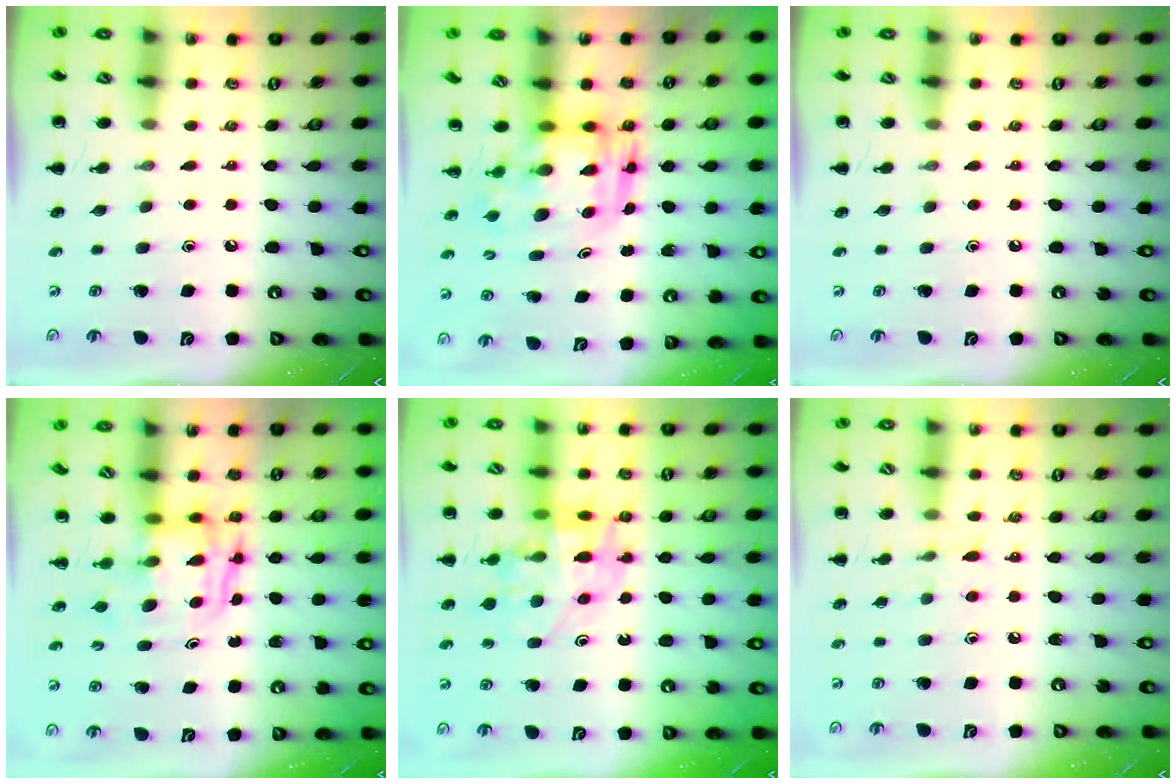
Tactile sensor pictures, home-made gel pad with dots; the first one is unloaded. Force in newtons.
{"total": 3.5, "press": 3.4, "slide": 0.7}
{"total": 0.0}
{"total": 3.9, "press": 3.8, "slide": 0.4}
{"total": 14.0, "press": 13.6, "slide": 3.5}
{"total": 6.5, "press": 6.3, "slide": 1.4}